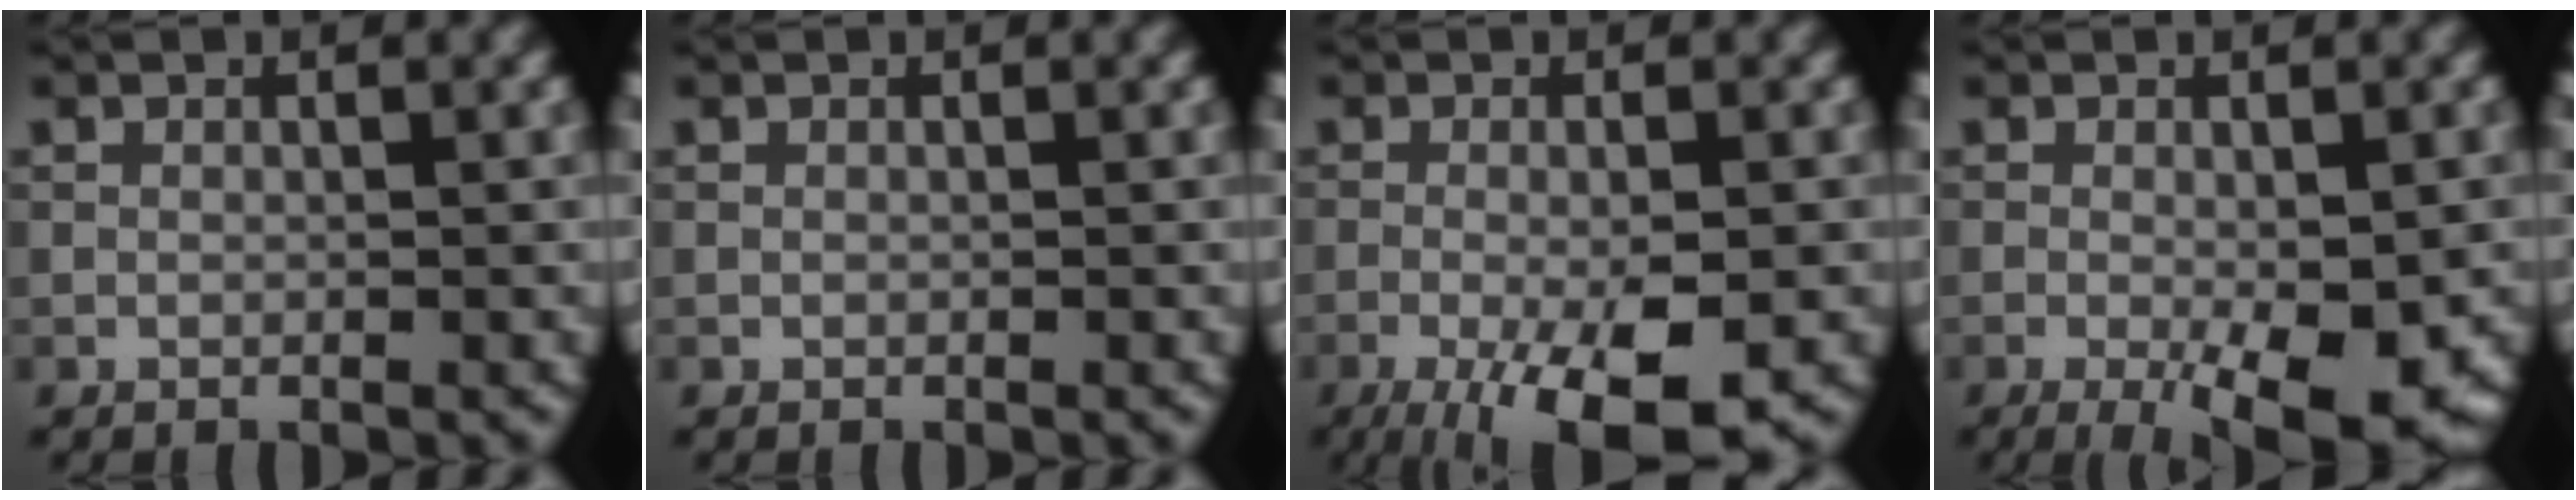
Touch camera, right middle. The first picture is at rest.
{"total": 0.0}
{"total": 8.9, "force": [-4.2, 2.6, 7.5], "torque": [-0.130, -0.014, -0.062]}
{"total": 7.9, "force": [-2.9, 2.3, 7.0], "torque": [-0.107, -0.019, -0.032]}